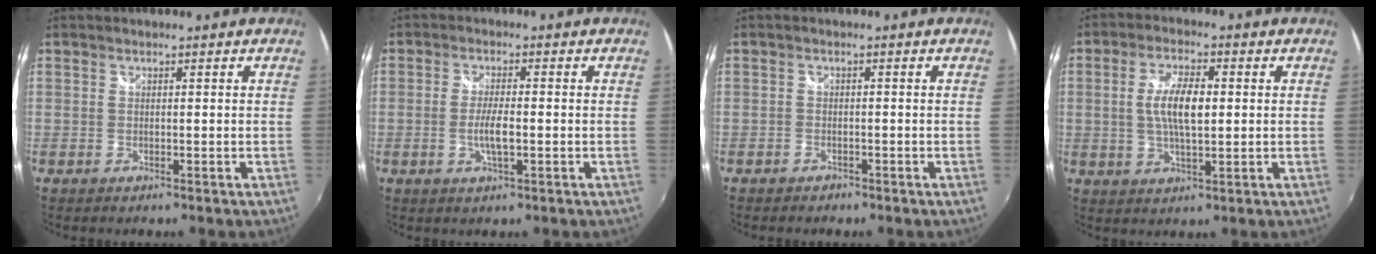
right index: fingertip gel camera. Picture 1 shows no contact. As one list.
[{"total": 4.4, "force": [-1.0, 0.9, 4.2], "torque": [-0.082, -0.003, -0.019]}, {"total": 1.7, "force": [-1.4, 1.0, 0.2], "torque": [-0.010, -0.002, -0.024]}, {"total": 7.7, "force": [0.6, 2.7, 7.1], "torque": [-0.136, 0.005, 0.011]}]